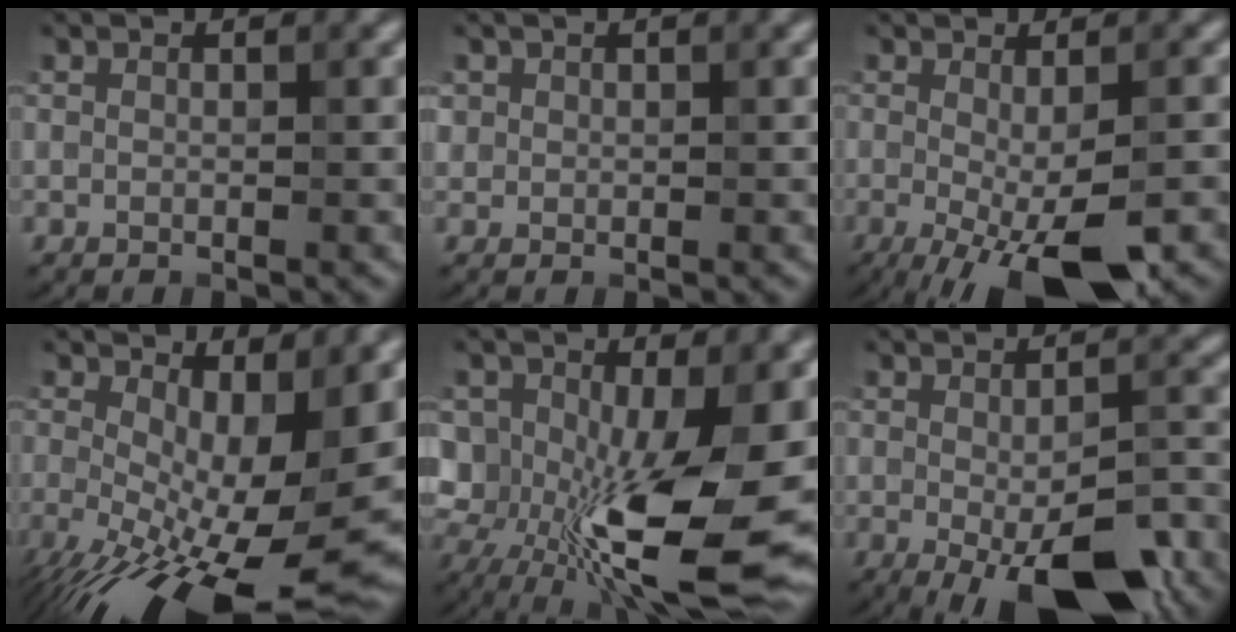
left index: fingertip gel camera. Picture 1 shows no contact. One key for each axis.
{"total": 0.6, "fx": 0.2, "fy": 0.6, "fz": -0.1, "tx": 0.009, "ty": -0.004, "tz": 0.005}
{"total": 7.9, "fx": -3.1, "fy": 2.0, "fz": 7.0, "tx": -0.113, "ty": -0.014, "tz": -0.041}
{"total": 15.0, "fx": -2.8, "fy": 6.0, "fz": 13.5, "tx": -0.210, "ty": -0.027, "tz": -0.035}
{"total": 15.4, "fx": -2.4, "fy": 7.7, "fz": 13.1, "tx": -0.230, "ty": -0.031, "tz": -0.035}
{"total": 10.6, "fx": -4.8, "fy": 3.3, "fz": 8.9, "tx": -0.136, "ty": -0.026, "tz": -0.058}